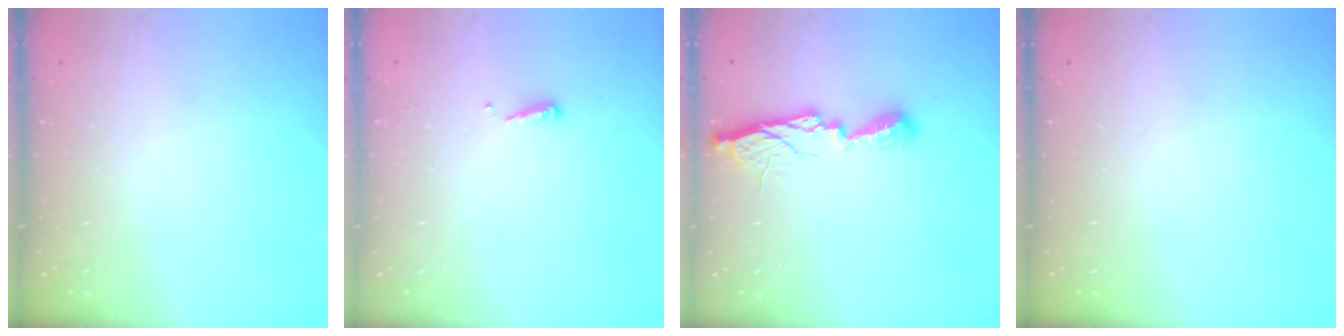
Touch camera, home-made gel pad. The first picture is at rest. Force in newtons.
{"total": 3.7, "press": 3.6, "slide": 0.6}
{"total": 10.7, "press": 10.7, "slide": 0.3}
{"total": 0.0}